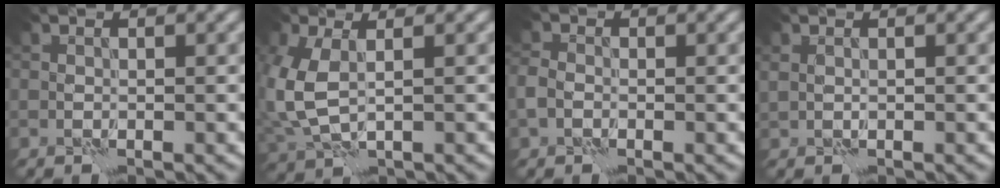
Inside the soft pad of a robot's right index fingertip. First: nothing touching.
{"total": 5.3, "force": [0.4, 3.1, 4.2], "torque": [-0.123, -0.002, 0.011]}
{"total": 2.0, "force": [-0.5, 1.7, 1.0], "torque": [-0.025, 0.001, -0.020]}
{"total": 1.0, "force": [0.4, 0.7, 0.5], "torque": [-0.013, 0.000, 0.011]}